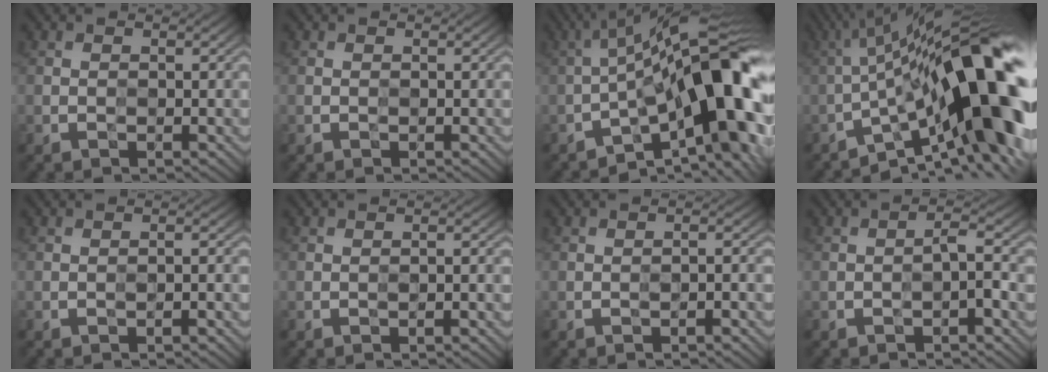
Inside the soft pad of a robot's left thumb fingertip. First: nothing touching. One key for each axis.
{"total": 0.0}
{"total": 17.3, "fx": -4.2, "fy": 6.4, "fz": 15.5, "tx": -0.207, "ty": 0.022, "tz": -0.070}
{"total": 18.5, "fx": -3.8, "fy": 5.6, "fz": 17.2, "tx": -0.248, "ty": 0.026, "tz": -0.068}
{"total": 1.1, "fx": -0.7, "fy": 0.0, "fz": 0.9, "tx": -0.015, "ty": 0.006, "tz": -0.013}
{"total": 0.7, "fx": -0.5, "fy": 0.1, "fz": 0.5, "tx": -0.007, "ty": 0.003, "tz": -0.008}
{"total": 1.4, "fx": -0.9, "fy": 0.1, "fz": 1.1, "tx": -0.018, "ty": 0.007, "tz": -0.018}
{"total": 2.1, "fx": -1.1, "fy": 0.3, "fz": 1.8, "tx": -0.031, "ty": 0.011, "tz": -0.023}